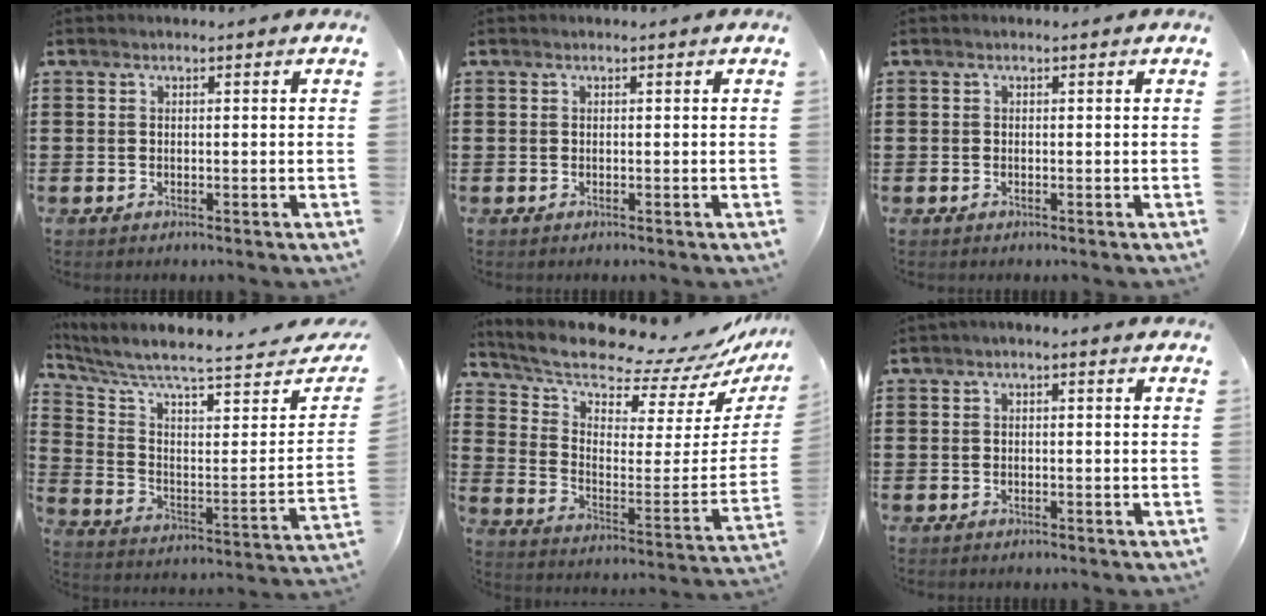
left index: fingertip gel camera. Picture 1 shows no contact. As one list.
[{"total": 0.0}, {"total": 0.0}, {"total": 6.1, "force": [5.1, 0.6, 3.2], "torque": [-0.090, -0.049, 0.084]}, {"total": 9.9, "force": [8.9, 1.5, 4.1], "torque": [-0.102, -0.085, 0.146]}, {"total": 0.9, "force": [-0.5, 0.2, 0.7], "torque": [-0.012, -0.002, -0.009]}]